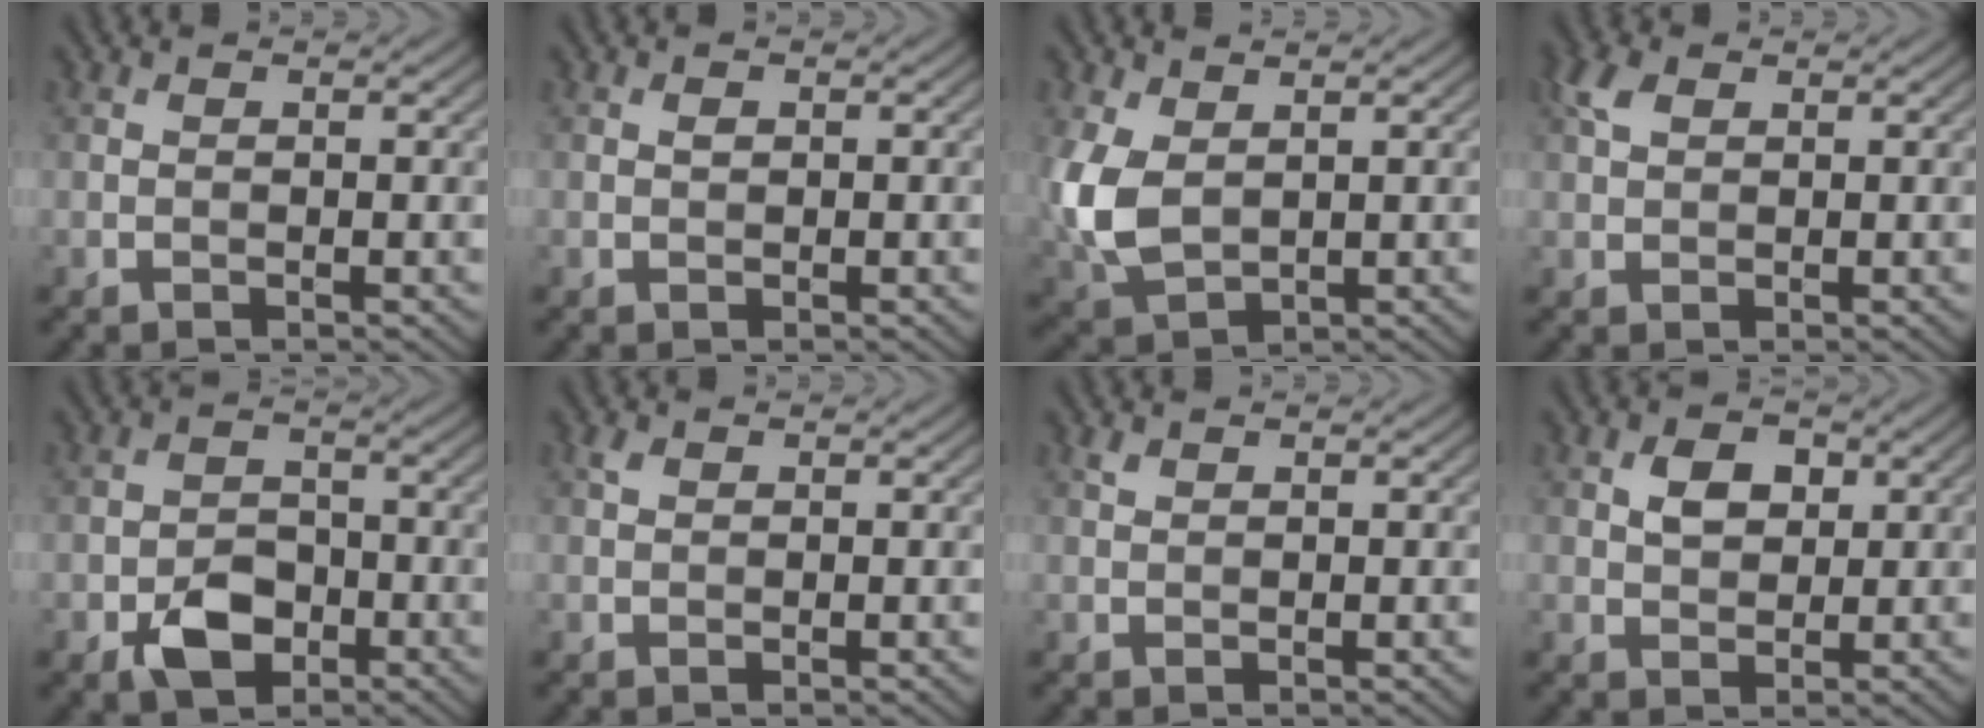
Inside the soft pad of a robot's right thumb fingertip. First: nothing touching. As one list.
[{"total": 0.6, "force": [0.2, 0.4, 0.4], "torque": [-0.008, 0.001, 0.002]}, {"total": 7.9, "force": [1.1, 5.1, 5.9], "torque": [-0.174, -0.009, 0.025]}, {"total": 2.7, "force": [1.3, 1.7, 1.7], "torque": [-0.043, 0.009, 0.025]}, {"total": 5.2, "force": [-2.7, 3.5, 2.9], "torque": [-0.052, -0.006, -0.054]}, {"total": 1.0, "force": [0.5, 0.6, 0.6], "torque": [-0.014, 0.003, 0.010]}, {"total": 0.8, "force": [0.6, 0.4, 0.4], "torque": [-0.011, 0.001, 0.013]}, {"total": 3.3, "force": [1.1, 2.2, 2.2], "torque": [-0.046, 0.004, 0.017]}]